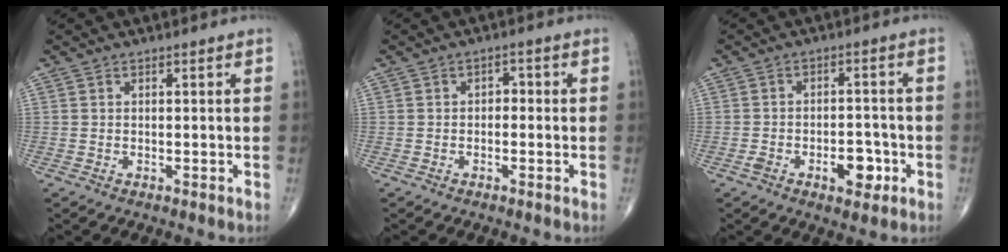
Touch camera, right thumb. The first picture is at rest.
{"total": 1.8, "force": [-0.3, 1.3, 1.2], "torque": [-0.001, 0.009, -0.014]}
{"total": 6.5, "force": [-2.6, 3.5, 4.8], "torque": [-0.059, 0.024, -0.035]}